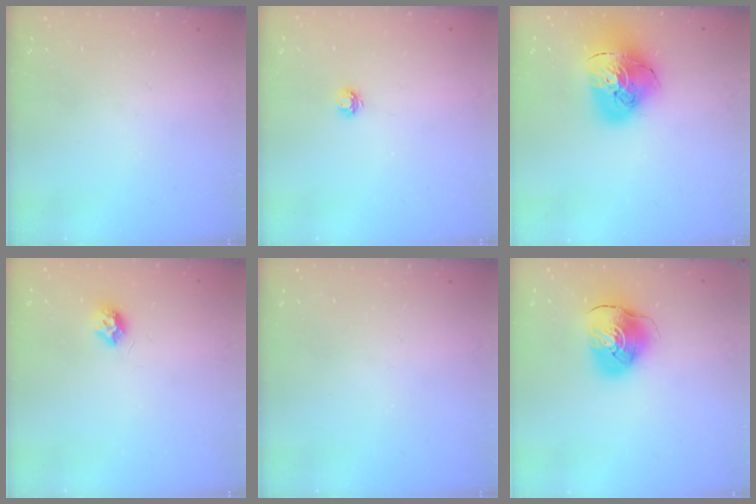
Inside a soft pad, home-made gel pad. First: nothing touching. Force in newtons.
{"total": 3.9, "press": 3.9, "slide": 0.5}
{"total": 18.7, "press": 18.6, "slide": 2.1}
{"total": 7.4, "press": 7.4, "slide": 0.2}
{"total": 0.0}
{"total": 10.2, "press": 10.1, "slide": 1.4}